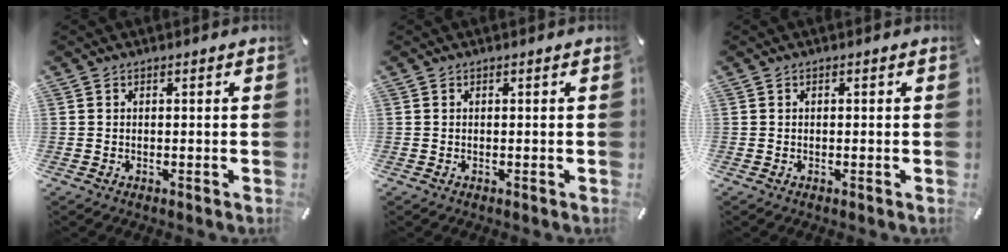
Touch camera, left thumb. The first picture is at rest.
{"total": 0.0}
{"total": 0.0}